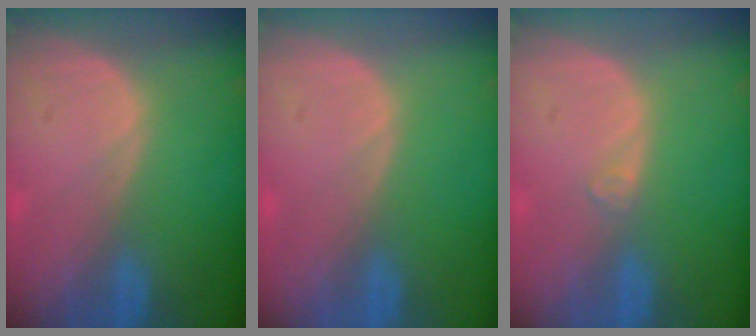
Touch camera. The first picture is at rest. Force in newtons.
{"total": 0.0}
{"total": 0.9, "press": 0.8, "slide": 0.2}